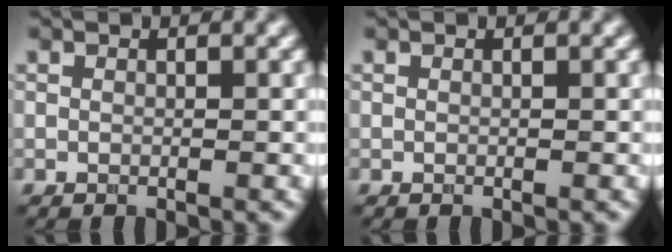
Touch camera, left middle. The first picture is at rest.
{"total": 0.0}